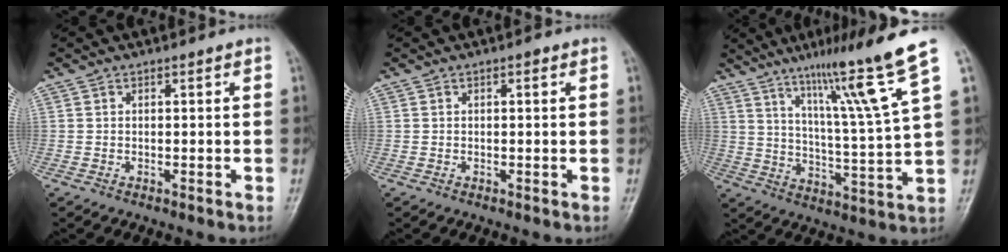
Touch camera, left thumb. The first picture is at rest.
{"total": 0.8, "force": [0.2, 0.3, 0.7], "torque": [-0.007, 0.002, 0.002]}
{"total": 14.8, "force": [9.9, -1.6, 10.9], "torque": [-0.169, -0.064, 0.159]}